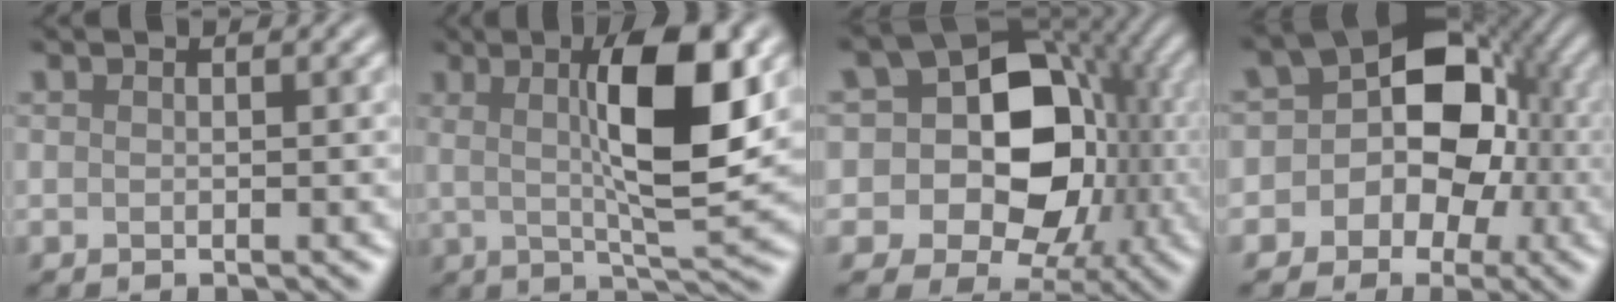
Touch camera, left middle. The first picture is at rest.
{"total": 8.2, "force": [1.7, 1.4, 7.9], "torque": [-0.127, 0.002, 0.041]}
{"total": 13.4, "force": [-0.2, 10.8, 7.8], "torque": [-0.097, 0.004, -0.015]}
{"total": 8.4, "force": [-0.4, 7.0, 4.7], "torque": [-0.015, 0.028, -0.030]}